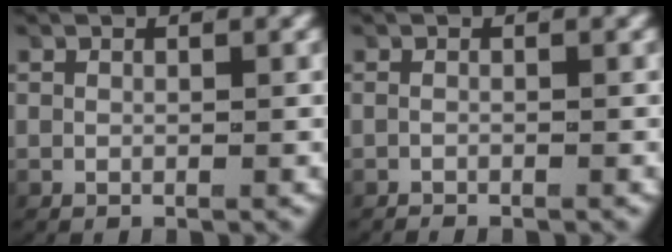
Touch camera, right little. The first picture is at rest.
{"total": 0.8, "force": [-0.8, 0.0, 0.1], "torque": [-0.006, -0.005, -0.013]}